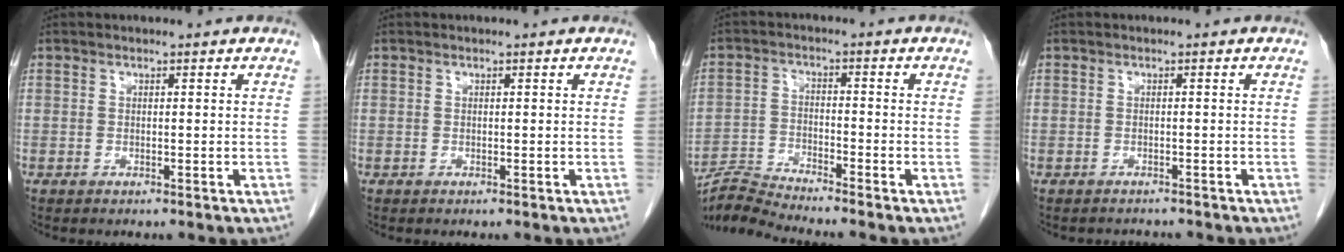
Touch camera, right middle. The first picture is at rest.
{"total": 0.0}
{"total": 5.7, "force": [-5.4, -1.8, 0.2], "torque": [-0.016, -0.014, -0.105]}
{"total": 1.8, "force": [-1.7, 0.4, -0.2], "torque": [0.002, -0.005, -0.024]}